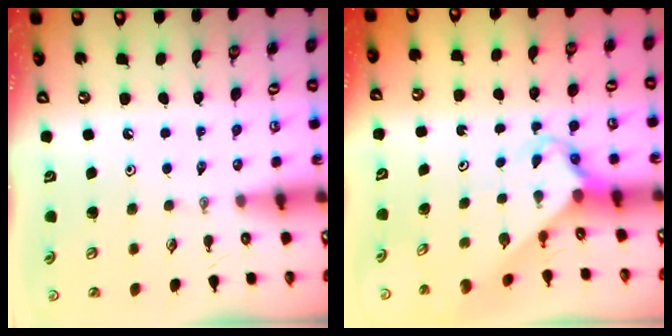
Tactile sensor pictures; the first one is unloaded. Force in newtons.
{"total": 2.7, "press": 2.7, "slide": 0.2}